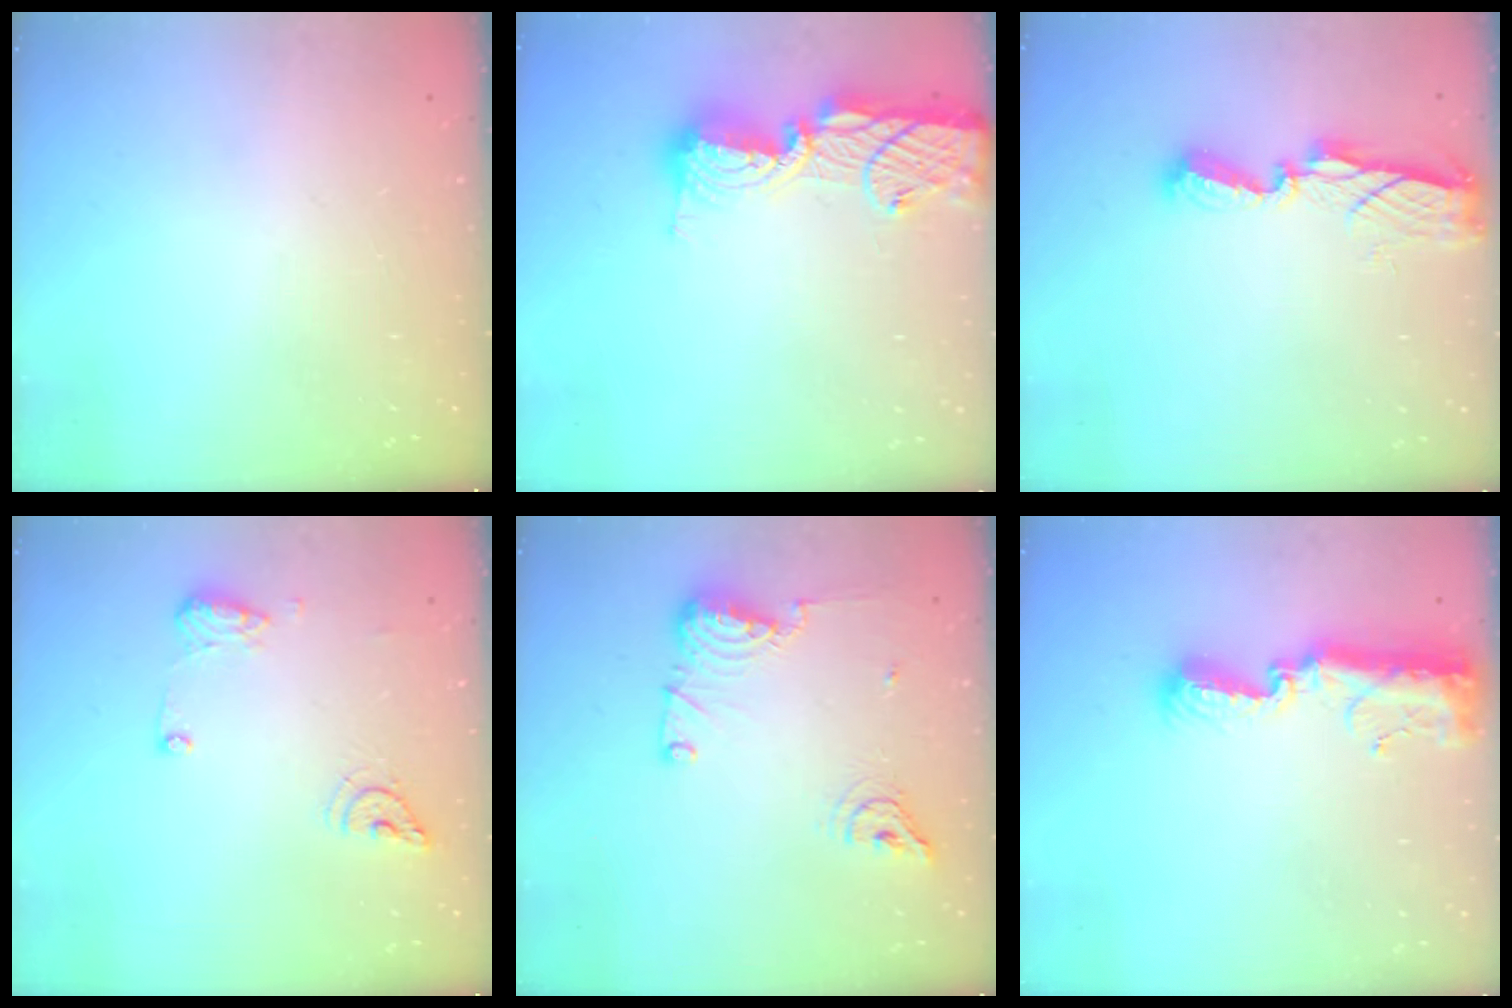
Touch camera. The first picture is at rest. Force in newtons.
{"total": 16.6, "press": 16.1, "slide": 4.0}
{"total": 7.4, "press": 7.4, "slide": 0.2}
{"total": 9.6, "press": 9.5, "slide": 1.4}
{"total": 11.6, "press": 11.5, "slide": 1.6}
{"total": 11.5, "press": 11.4, "slide": 0.9}